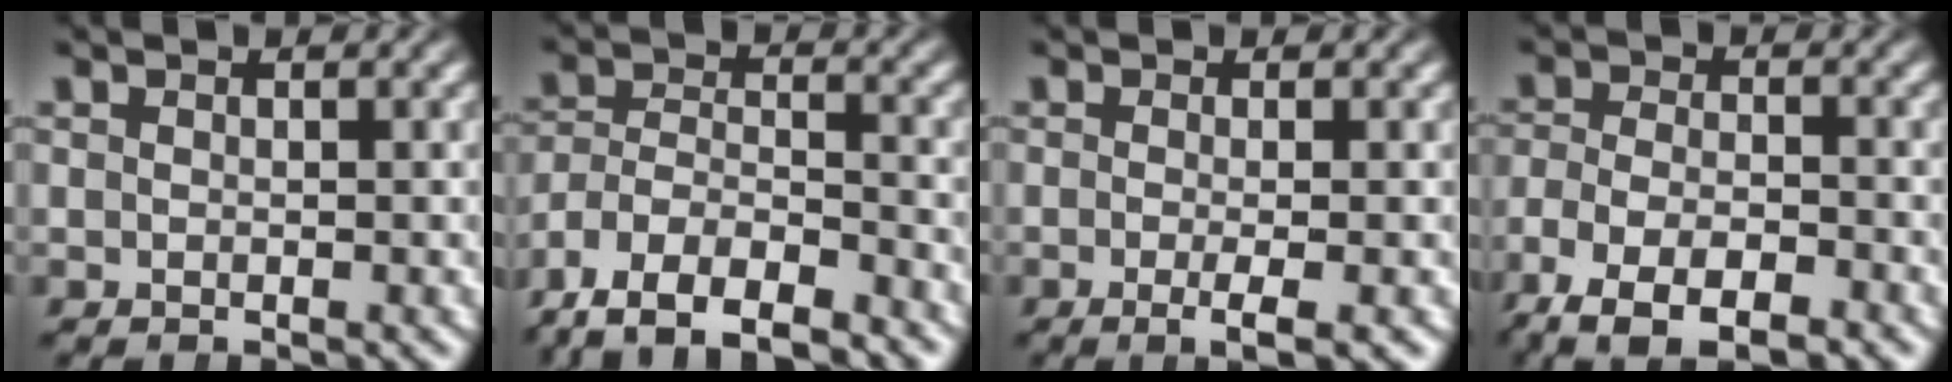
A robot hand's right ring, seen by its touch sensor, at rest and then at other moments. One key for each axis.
{"total": 10.6, "fx": -5.9, "fy": 7.6, "fz": 4.5, "tx": -0.119, "ty": -0.050, "tz": -0.089}
{"total": 3.0, "fx": -1.6, "fy": 0.5, "fz": 2.5, "tx": -0.046, "ty": -0.015, "tz": -0.021}
{"total": 7.2, "fx": -4.3, "fy": 3.8, "fz": 4.4, "tx": -0.094, "ty": -0.032, "tz": -0.053}